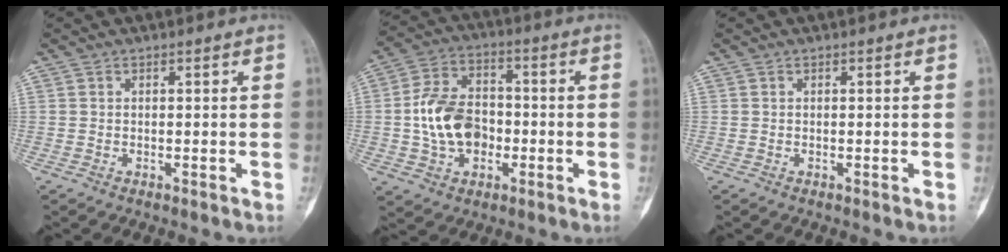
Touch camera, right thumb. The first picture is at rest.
{"total": 12.5, "force": [-1.7, 8.8, 8.6], "torque": [-0.135, 0.028, -0.033]}
{"total": 0.0}